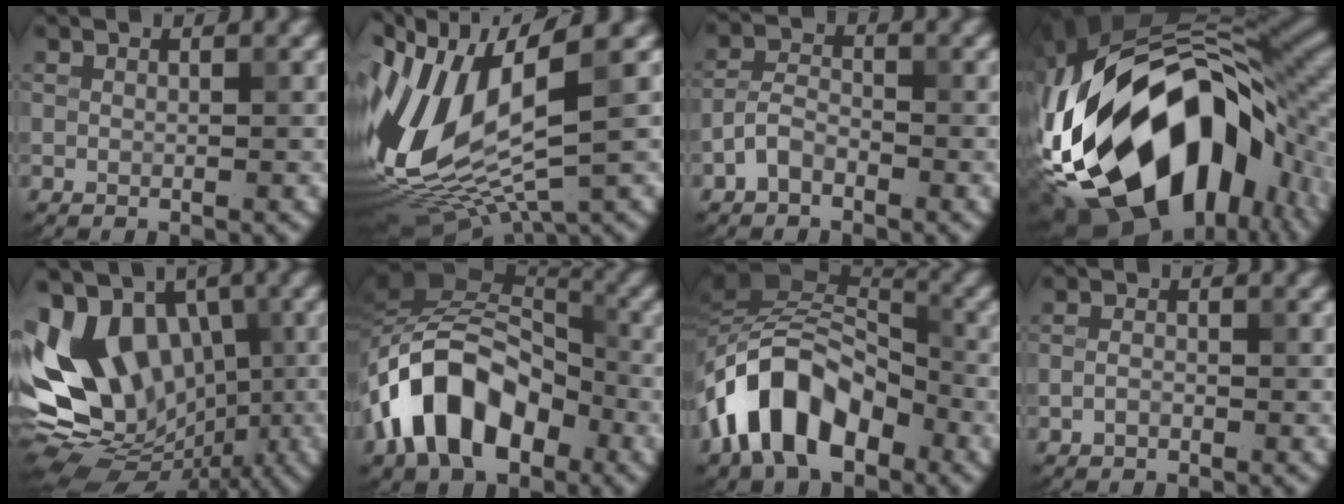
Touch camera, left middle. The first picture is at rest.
{"total": 13.0, "force": [1.8, 5.7, 11.5], "torque": [-0.258, -0.013, 0.042]}
{"total": 2.6, "force": [-1.6, 1.4, 1.4], "torque": [-0.026, 0.010, -0.039]}
{"total": 19.8, "force": [-5.1, 11.3, 15.5], "torque": [-0.280, -0.018, -0.078]}
{"total": 13.8, "force": [0.4, 10.1, 9.5], "torque": [-0.154, 0.020, -0.003]}
{"total": 11.0, "force": [-4.7, 7.0, 7.1], "torque": [-0.124, 0.014, -0.096]}
{"total": 10.0, "force": [-4.8, 5.9, 6.5], "torque": [-0.107, 0.017, -0.101]}
{"total": 1.1, "force": [-0.5, 0.7, 0.7], "torque": [-0.015, 0.001, -0.014]}